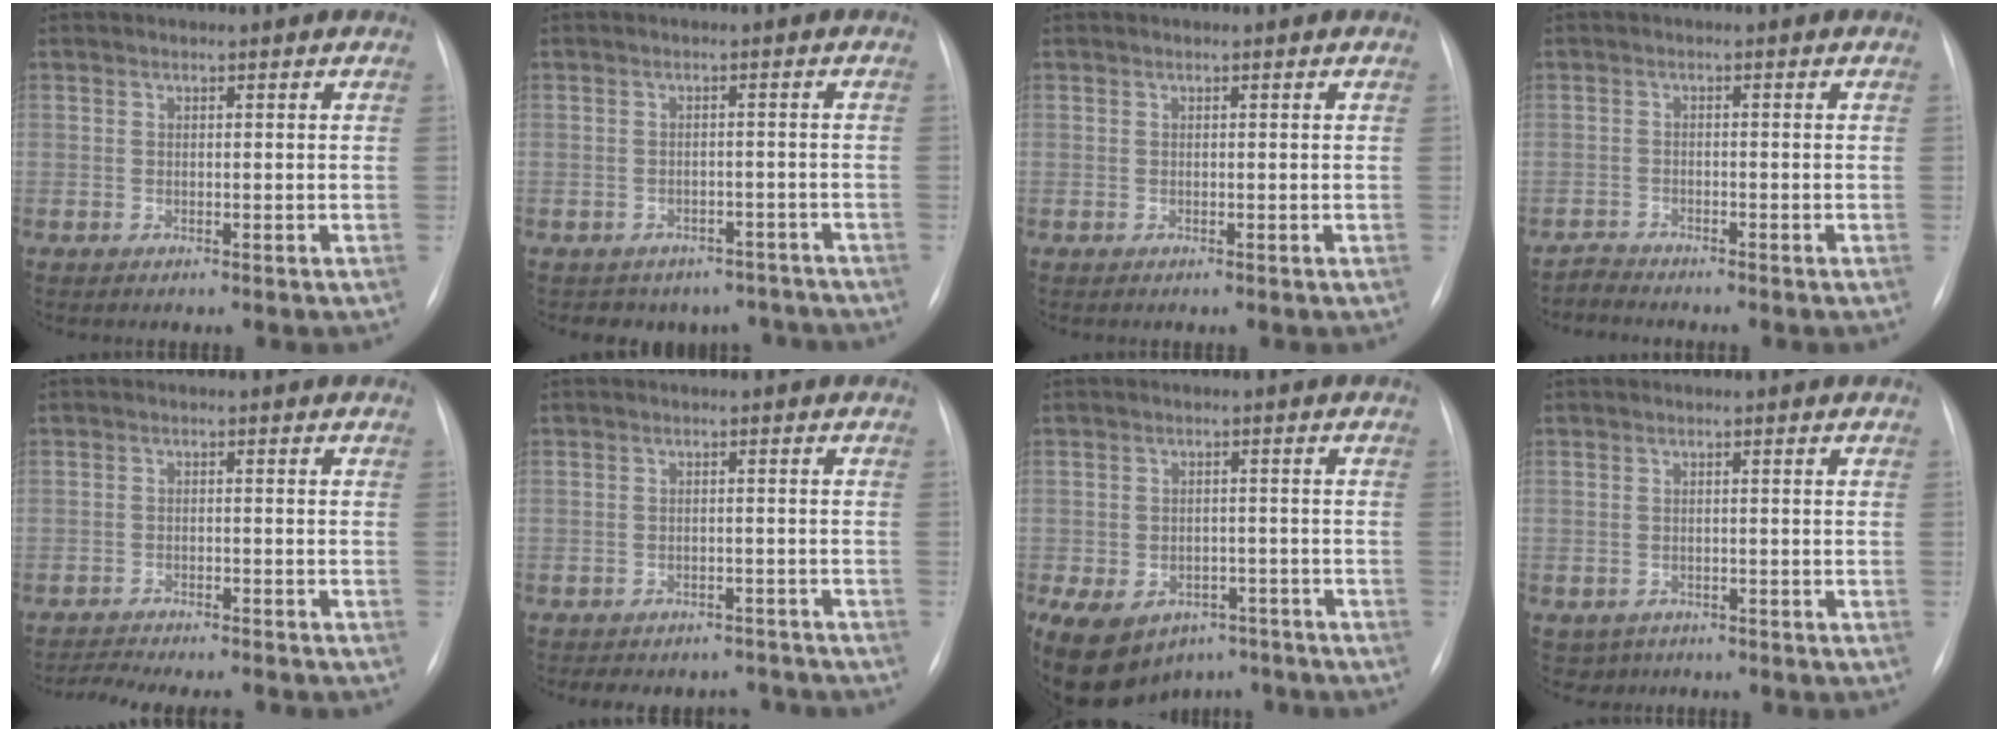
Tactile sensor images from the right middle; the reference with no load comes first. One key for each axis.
{"total": 7.8, "fx": -6.3, "fy": 4.5, "fz": 0.2, "tx": 0.010, "ty": 0.024, "tz": -0.062}
{"total": 0.0}
{"total": 1.7, "fx": -1.6, "fy": -0.2, "fz": -0.7, "tx": 0.017, "ty": -0.011, "tz": -0.031}
{"total": 10.5, "fx": -9.7, "fy": 1.2, "fz": 3.8, "tx": -0.053, "ty": -0.002, "tz": -0.128}
{"total": 8.9, "fx": -7.8, "fy": 3.9, "fz": 1.5, "tx": -0.018, "ty": 0.017, "tz": -0.085}
{"total": 18.2, "fx": -10.8, "fy": 12.5, "fz": 7.7, "tx": -0.212, "ty": -0.003, "tz": -0.139}
{"total": 2.6, "fx": -1.6, "fy": 2.0, "fz": 0.1, "tx": -0.001, "ty": 0.005, "tz": -0.022}